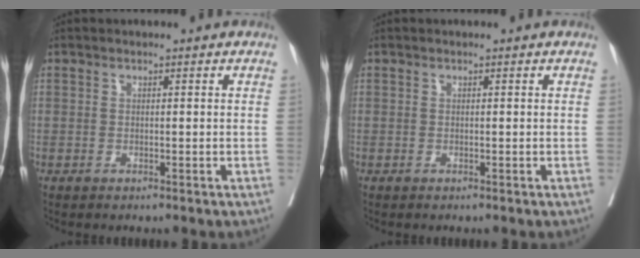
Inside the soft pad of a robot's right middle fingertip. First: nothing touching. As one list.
[{"total": 0.0}]